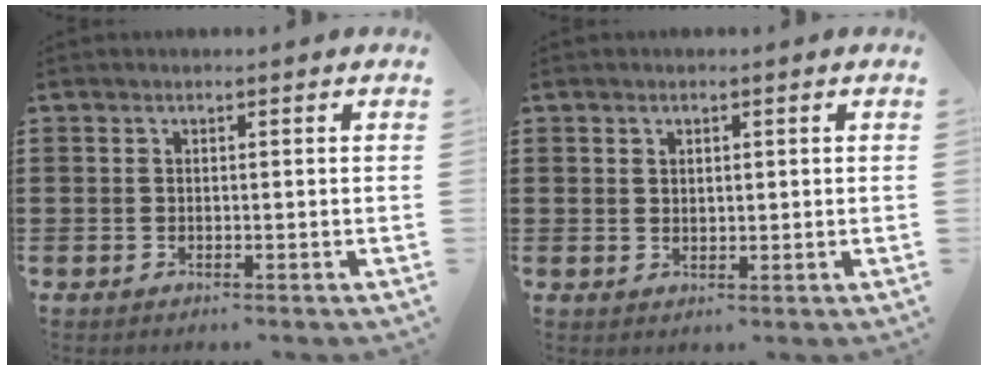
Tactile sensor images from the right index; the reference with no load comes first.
{"total": 1.3, "force": [0.8, 0.9, 0.5], "torque": [-0.010, 0.004, 0.016]}